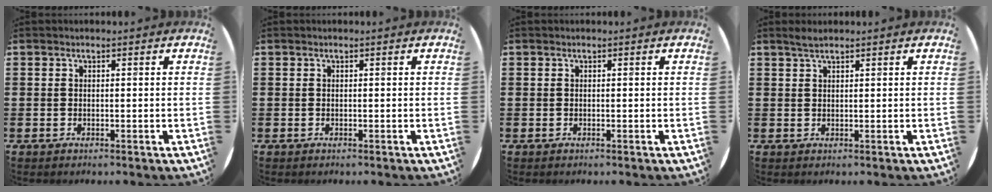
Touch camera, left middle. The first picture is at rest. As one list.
[{"total": 0.0}, {"total": 0.0}, {"total": 1.3, "force": [1.2, 0.0, 0.5], "torque": [-0.010, 0.002, 0.022]}]